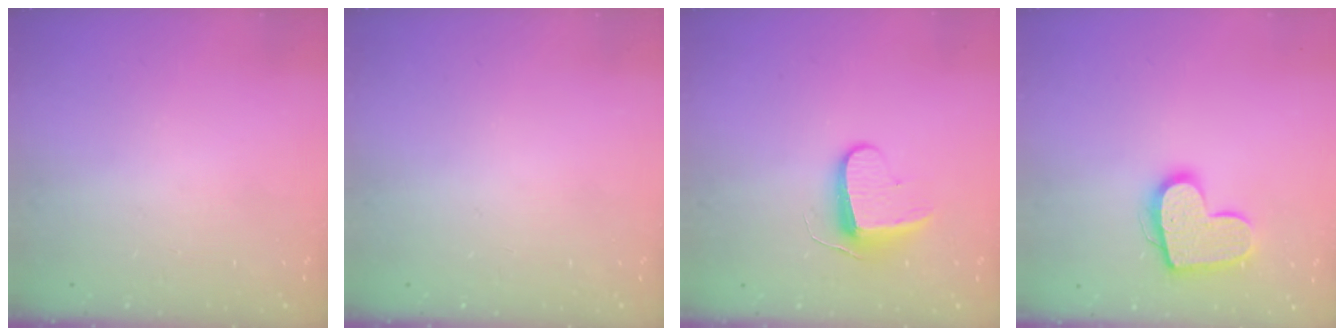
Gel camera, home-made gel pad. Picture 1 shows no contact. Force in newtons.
{"total": 0.0}
{"total": 8.7, "press": 8.6, "slide": 0.5}
{"total": 13.9, "press": 13.9, "slide": 0.9}